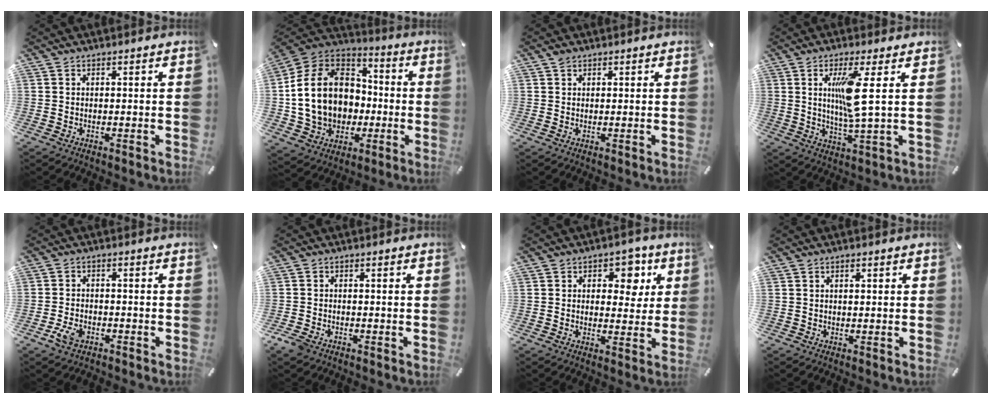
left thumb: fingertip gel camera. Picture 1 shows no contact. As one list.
[{"total": 17.8, "force": [-1.7, 15.4, 8.9], "torque": [-0.190, 0.010, -0.021]}, {"total": 1.1, "force": [0.8, 0.7, 0.4], "torque": [-0.002, -0.002, 0.012]}, {"total": 11.2, "force": [2.5, 1.3, 10.8], "torque": [-0.206, -0.012, 0.031]}, {"total": 4.2, "force": [-2.4, 2.4, 2.4], "torque": [-0.059, 0.006, -0.048]}, {"total": 2.4, "force": [-1.8, 1.3, 0.9], "torque": [-0.028, 0.003, -0.039]}, {"total": 7.6, "force": [2.9, 5.6, 4.2], "torque": [-0.034, -0.010, 0.041]}, {"total": 1.1, "force": [0.3, 0.5, 0.9], "torque": [-0.018, 0.004, 0.005]}]